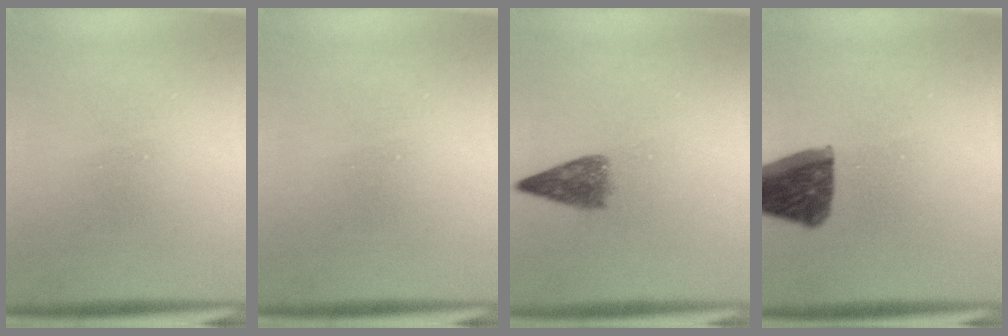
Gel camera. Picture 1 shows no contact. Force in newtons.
{"total": 0.0}
{"total": 4.1}
{"total": 12.9}